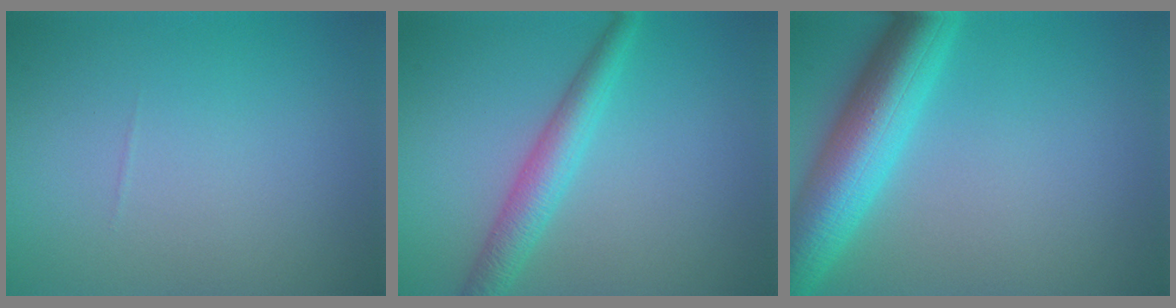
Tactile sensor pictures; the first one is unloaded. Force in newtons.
{"total": 3.4, "press": 3.4, "slide": 0.1}
{"total": 8.5, "press": 8.5, "slide": 0.2}